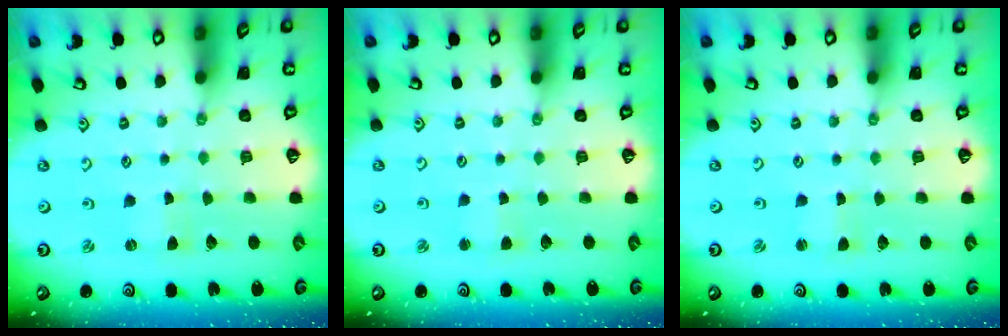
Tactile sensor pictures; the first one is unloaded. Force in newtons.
{"total": 2.5, "press": 2.5, "slide": 0.4}
{"total": 0.7, "press": 0.7, "slide": 0.0}